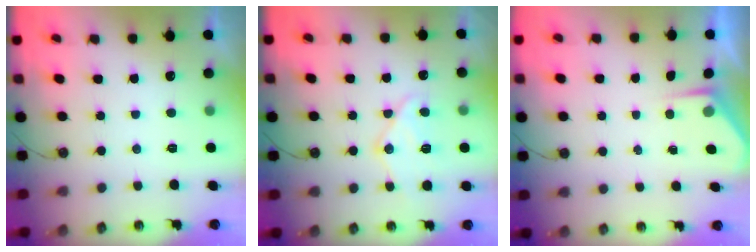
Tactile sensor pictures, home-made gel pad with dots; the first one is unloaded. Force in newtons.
{"total": 12.6, "press": 12.6, "slide": 0.9}
{"total": 2.7, "press": 2.7, "slide": 0.3}